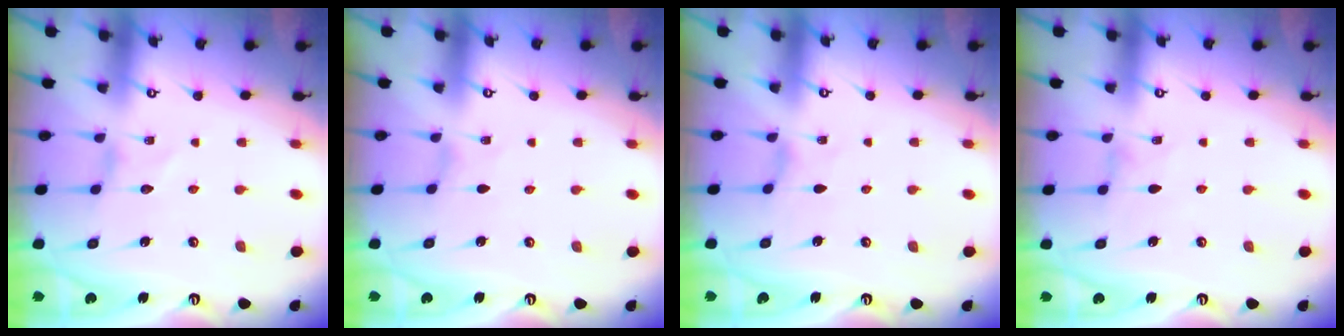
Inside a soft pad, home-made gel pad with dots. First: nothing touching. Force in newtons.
{"total": 0.0}
{"total": 1.5, "press": 1.5, "slide": 0.3}
{"total": 0.0}